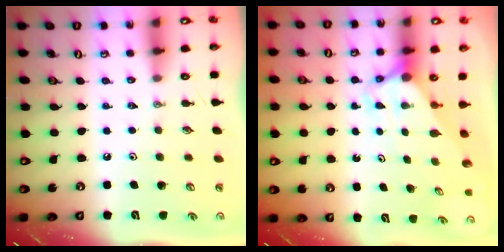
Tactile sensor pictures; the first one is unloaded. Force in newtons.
{"total": 2.6, "press": 2.6, "slide": 0.0}